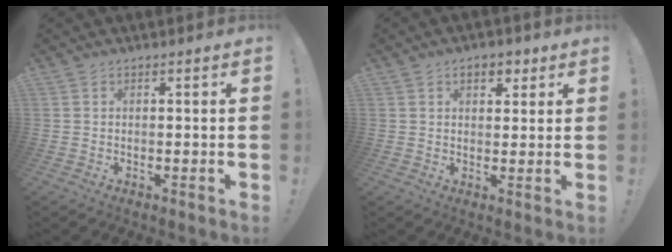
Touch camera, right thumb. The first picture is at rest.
{"total": 5.2, "force": [2.6, 3.3, 3.0], "torque": [-0.037, 0.000, 0.042]}